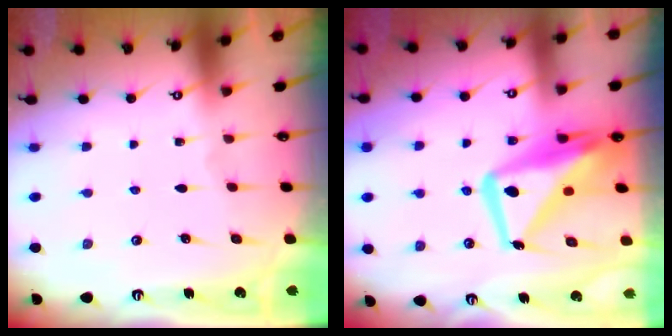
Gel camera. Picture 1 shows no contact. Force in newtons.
{"total": 15.7, "press": 15.6, "slide": 1.4}